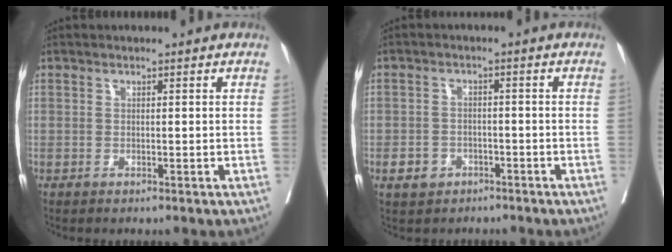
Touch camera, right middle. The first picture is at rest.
{"total": 3.4, "force": [-2.0, 2.7, 0.8], "torque": [-0.020, 0.007, -0.025]}